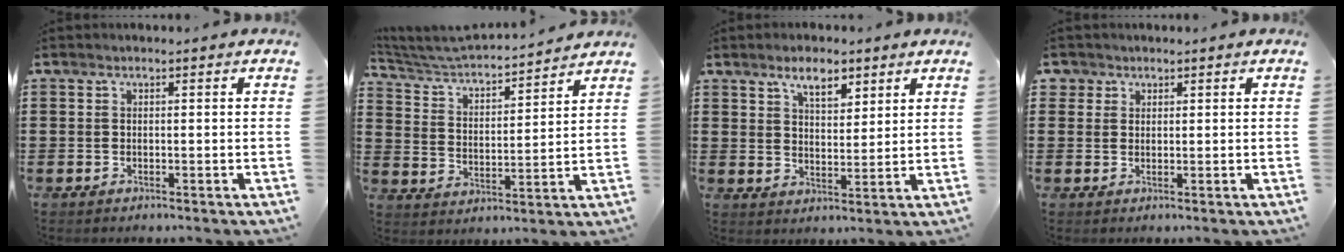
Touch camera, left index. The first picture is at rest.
{"total": 3.8, "force": [3.7, 0.3, 0.8], "torque": [-0.038, -0.033, 0.055]}
{"total": 5.6, "force": [4.0, 2.5, 3.2], "torque": [-0.058, 0.001, 0.068]}
{"total": 1.9, "force": [1.2, 1.5, 0.2], "torque": [-0.012, 0.007, 0.022]}